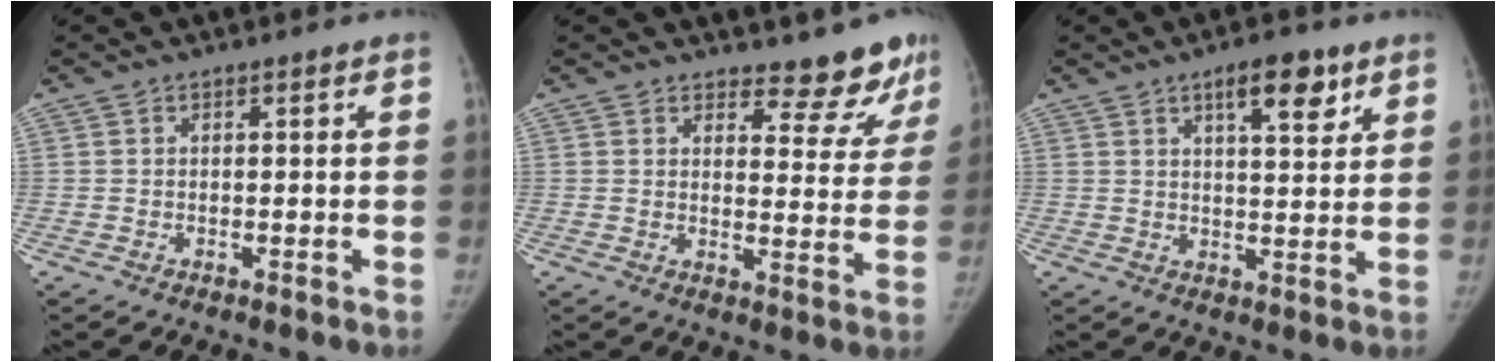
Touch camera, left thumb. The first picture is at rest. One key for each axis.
{"total": 9.1, "fx": 8.2, "fy": 3.1, "fz": 2.3, "tx": 0.010, "ty": -0.070, "tz": 0.091}
{"total": 7.8, "fx": 4.5, "fy": 2.8, "fz": 5.8, "tx": -0.067, "ty": -0.023, "tz": 0.065}